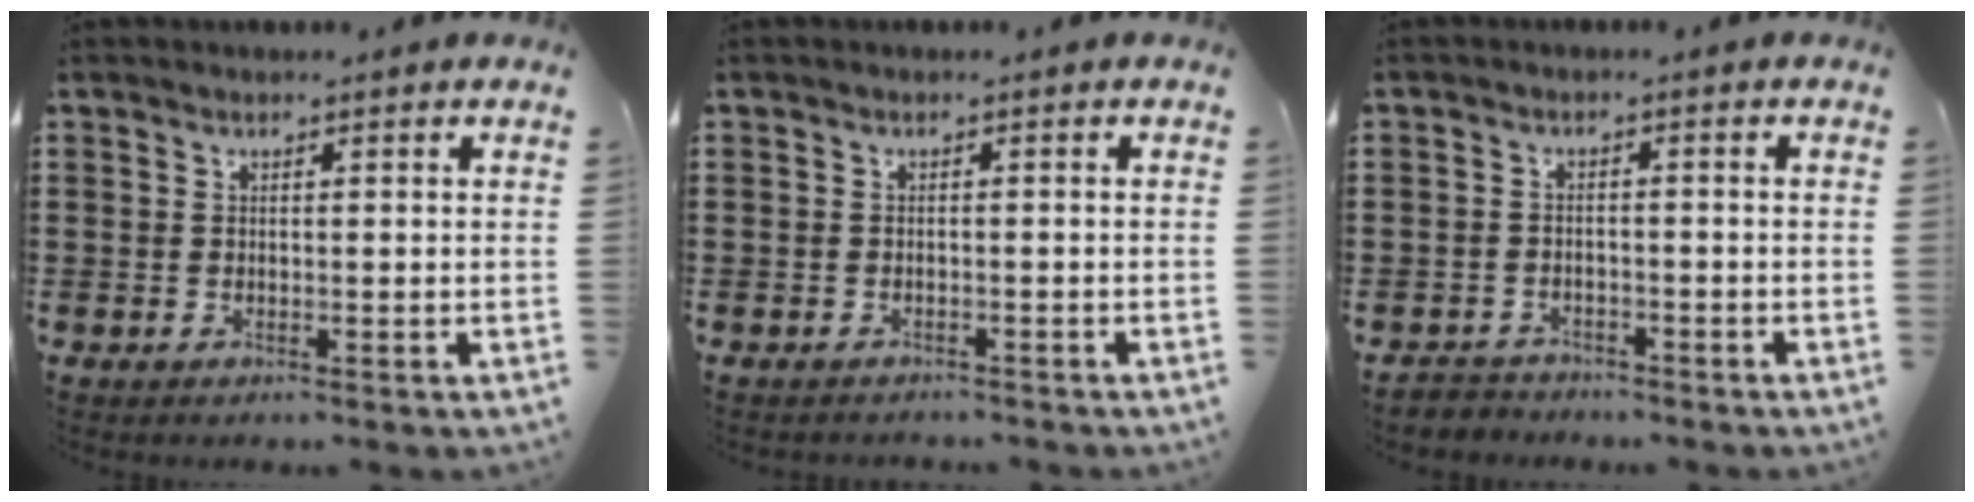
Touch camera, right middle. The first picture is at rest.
{"total": 0.7, "force": [-0.7, 0.0, 0.0], "torque": [-0.003, -0.002, -0.015]}
{"total": 2.2, "force": [-2.2, 0.5, -0.3], "torque": [-0.002, -0.001, -0.049]}